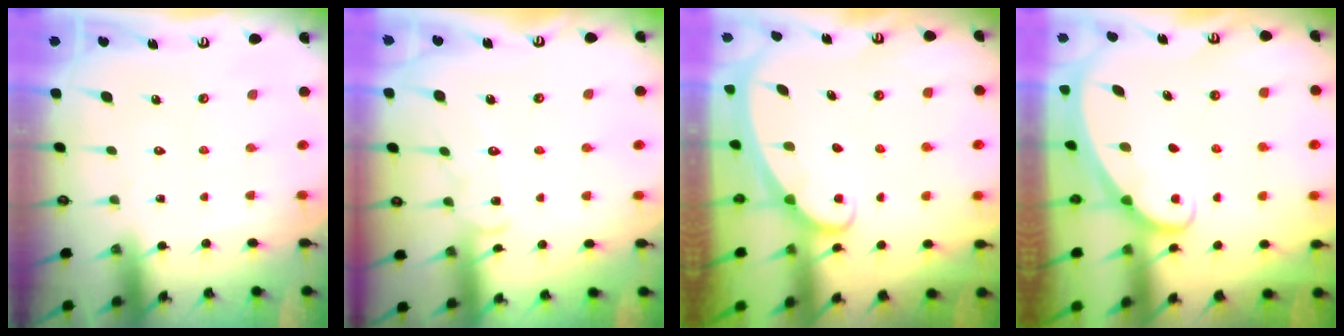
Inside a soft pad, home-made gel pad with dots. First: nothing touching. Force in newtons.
{"total": 8.7, "press": 8.6, "slide": 0.7}
{"total": 1.7, "press": 1.7, "slide": 0.1}
{"total": 1.6, "press": 1.6, "slide": 0.0}